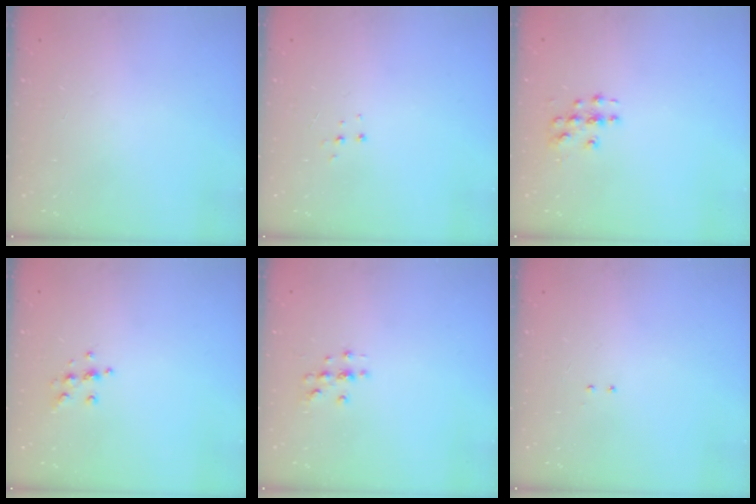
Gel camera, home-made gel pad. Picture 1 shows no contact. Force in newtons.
{"total": 3.8, "press": 3.8, "slide": 0.3}
{"total": 4.2, "press": 4.2, "slide": 0.1}
{"total": 6.4, "press": 6.3, "slide": 1.2}
{"total": 2.0, "press": 2.0, "slide": 0.2}
{"total": 2.0, "press": 2.0, "slide": 0.4}